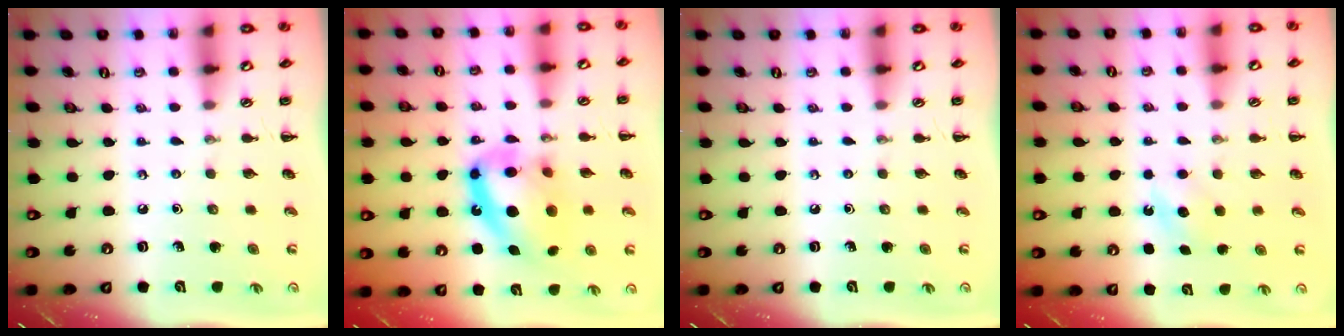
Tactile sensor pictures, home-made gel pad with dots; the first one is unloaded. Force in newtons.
{"total": 15.6, "press": 15.1, "slide": 4.2}
{"total": 0.0}
{"total": 4.2, "press": 4.1, "slide": 1.1}